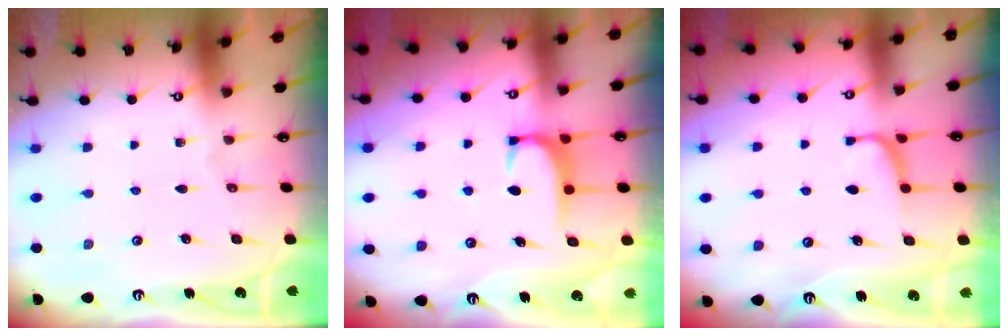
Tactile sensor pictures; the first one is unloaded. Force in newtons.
{"total": 1.8, "press": 1.7, "slide": 0.5}
{"total": 1.0, "press": 0.9, "slide": 0.5}